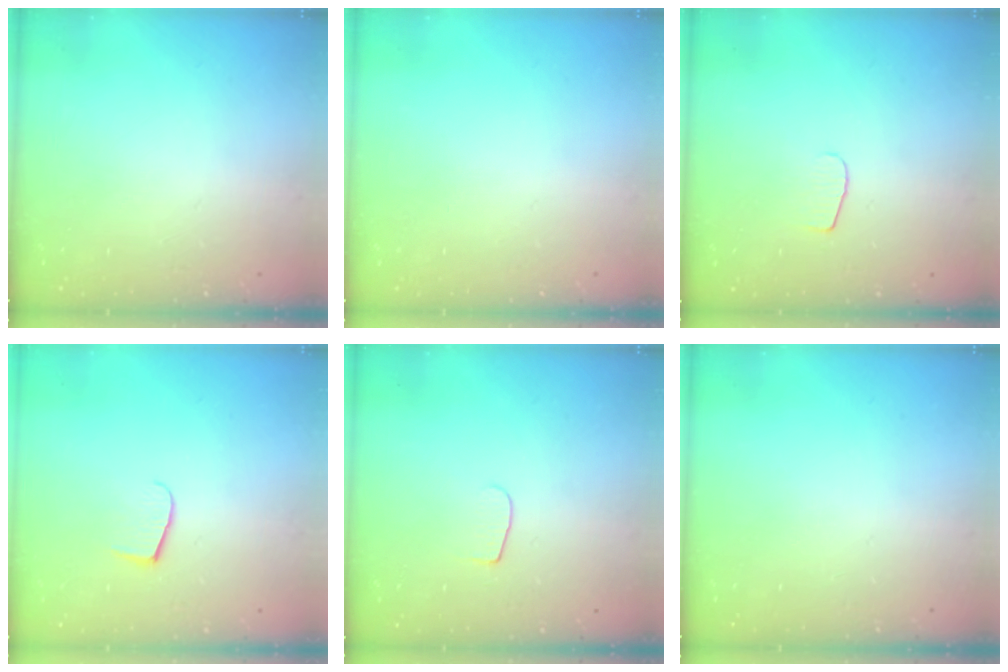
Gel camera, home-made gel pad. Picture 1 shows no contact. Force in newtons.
{"total": 0.0}
{"total": 4.8, "press": 4.8, "slide": 0.6}
{"total": 6.2, "press": 6.1, "slide": 0.6}
{"total": 3.8, "press": 3.8, "slide": 0.5}
{"total": 0.0}